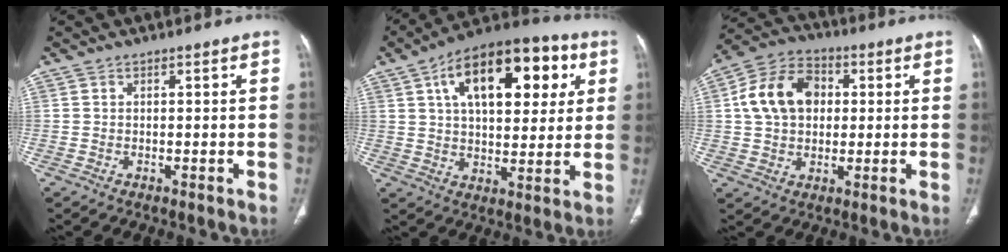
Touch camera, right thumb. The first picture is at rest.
{"total": 22.2, "force": [7.9, 11.4, 17.3], "torque": [-0.227, 0.009, 0.117]}
{"total": 13.4, "force": [2.1, 9.9, 8.7], "torque": [-0.137, 0.017, 0.028]}